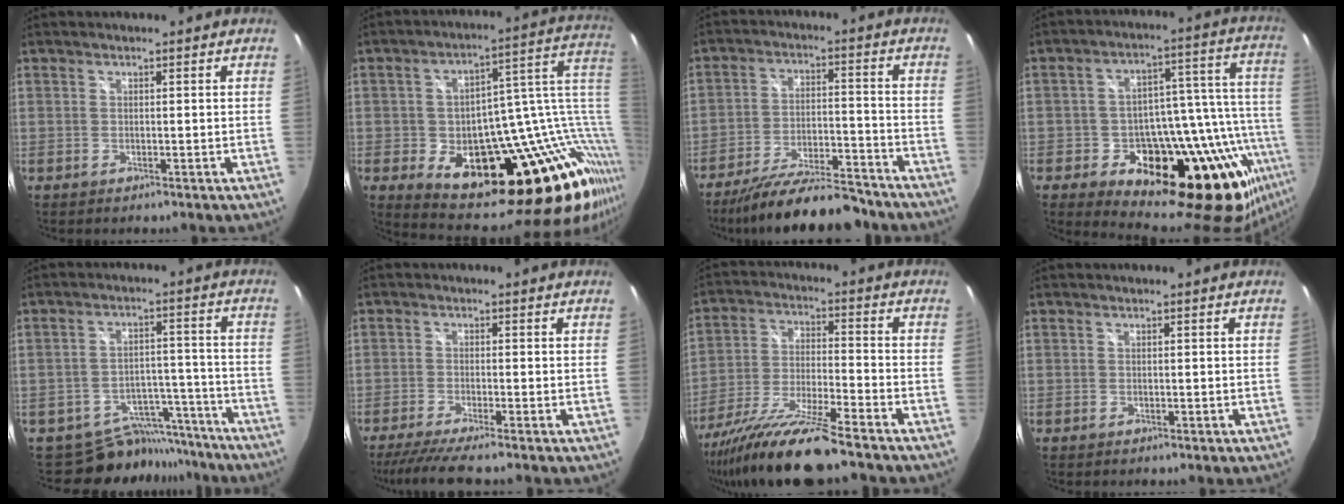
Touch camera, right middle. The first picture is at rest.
{"total": 29.9, "force": [-4.1, 16.5, 24.6], "torque": [-0.362, 0.012, -0.028]}
{"total": 18.7, "force": [-16.1, 3.8, 8.7], "torque": [-0.162, -0.022, -0.239]}
{"total": 28.4, "force": [-13.5, 13.9, 20.8], "torque": [-0.277, 0.005, -0.178]}
{"total": 11.4, "force": [-10.1, 5.1, 0.8], "torque": [-0.015, 0.036, -0.138]}
{"total": 6.1, "force": [-5.1, -0.9, 3.3], "torque": [-0.080, -0.025, -0.091]}
{"total": 15.9, "force": [-13.1, 0.2, 9.0], "torque": [-0.182, -0.032, -0.241]}
{"total": 0.0}